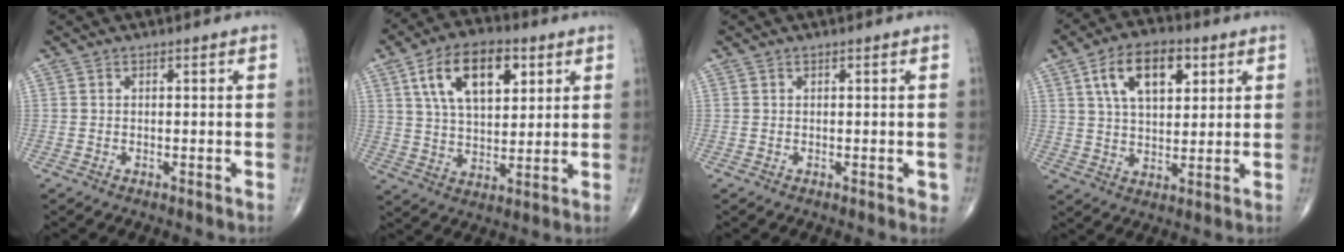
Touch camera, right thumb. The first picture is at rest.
{"total": 15.2, "force": [6.0, 8.2, 11.2], "torque": [-0.167, -0.010, 0.106]}
{"total": 1.0, "force": [0.0, 0.6, 0.8], "torque": [-0.003, 0.000, 0.000]}
{"total": 12.6, "force": [4.9, 6.9, 9.3], "torque": [-0.137, -0.006, 0.085]}